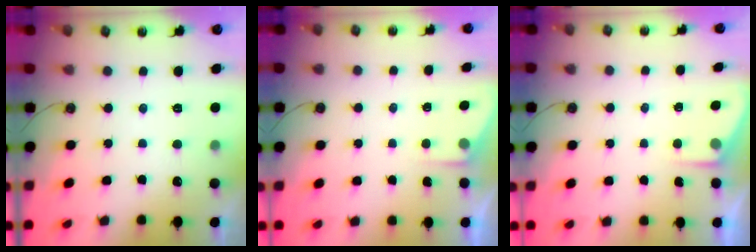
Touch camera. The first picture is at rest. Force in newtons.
{"total": 2.7, "press": 2.6, "slide": 0.4}
{"total": 2.6, "press": 2.5, "slide": 0.4}